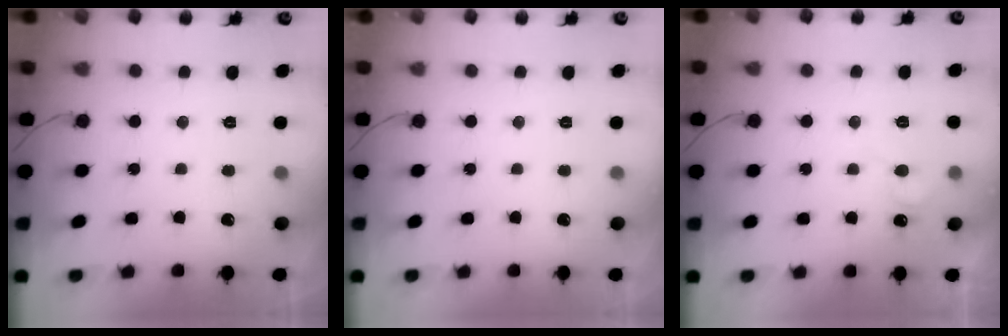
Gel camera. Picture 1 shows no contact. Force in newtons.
{"total": 0.0}
{"total": 5.1, "press": 5.0, "slide": 0.5}